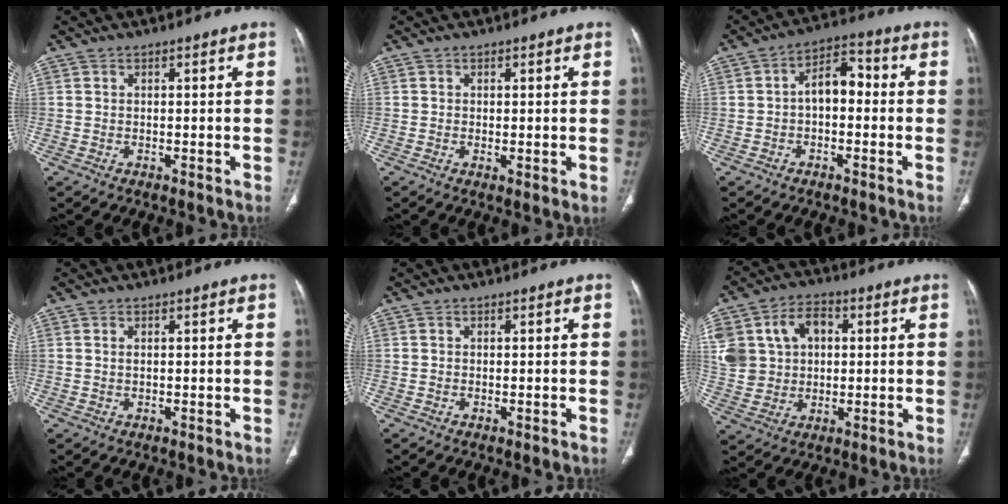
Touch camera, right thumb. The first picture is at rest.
{"total": 1.5, "force": [0.0, 0.5, 1.4], "torque": [-0.027, -0.008, 0.000]}
{"total": 7.0, "force": [-0.5, 4.3, 5.5], "torque": [-0.072, 0.031, -0.020]}
{"total": 0.6, "force": [0.3, 0.3, 0.5], "torque": [-0.012, 0.003, 0.007]}
{"total": 0.7, "force": [-0.3, 0.3, 0.6], "torque": [-0.008, -0.001, -0.004]}
{"total": 14.8, "force": [3.5, 11.9, 8.2], "torque": [-0.148, 0.019, 0.070]}